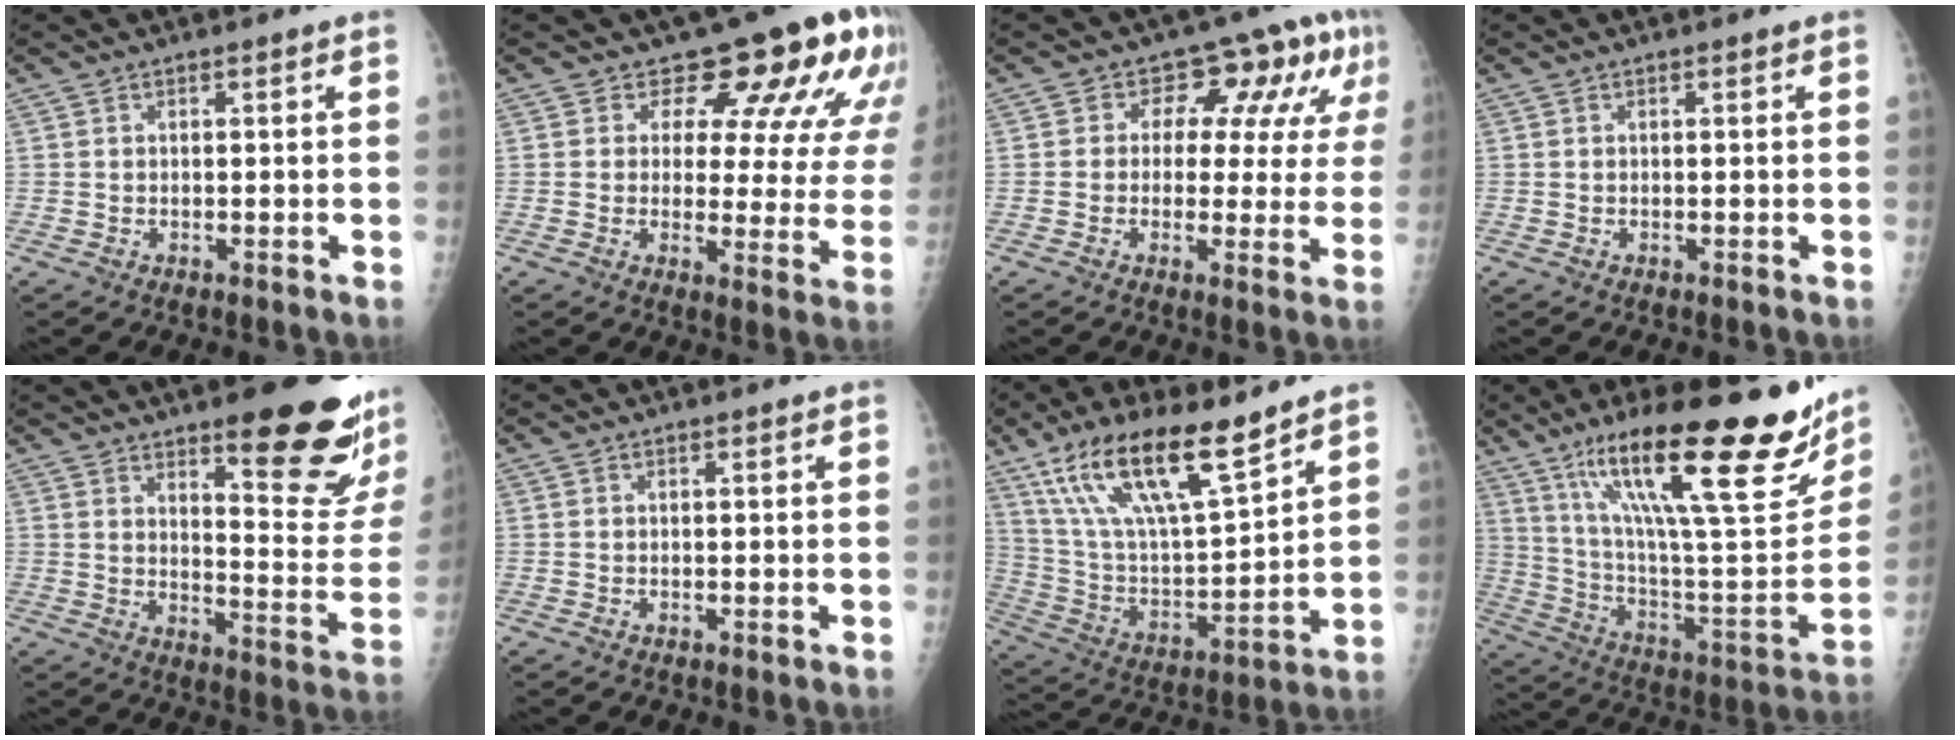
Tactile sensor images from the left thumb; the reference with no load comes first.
{"total": 14.6, "force": [9.4, 7.0, 8.8], "torque": [-0.055, -0.052, 0.094]}
{"total": 11.7, "force": [4.3, 7.0, 8.3], "torque": [-0.054, 0.009, 0.047]}
{"total": 0.0}
{"total": 21.1, "force": [13.1, 5.4, 15.6], "torque": [-0.169, -0.098, 0.178]}
{"total": 0.0}
{"total": 20.5, "force": [13.6, 5.5, 14.3], "torque": [-0.247, -0.050, 0.258]}
{"total": 33.8, "force": [19.7, 7.7, 26.4], "torque": [-0.374, -0.045, 0.325]}